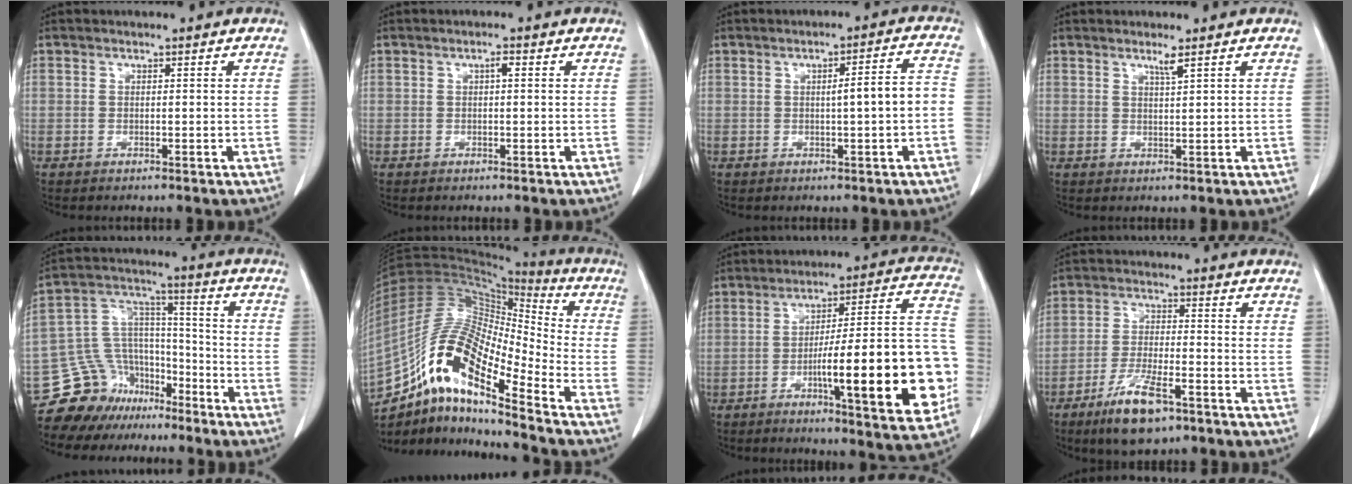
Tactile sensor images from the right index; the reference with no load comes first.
{"total": 1.0, "force": [0.3, 0.2, 1.0], "torque": [-0.017, 0.004, 0.003]}
{"total": 5.2, "force": [-0.6, 0.2, 5.1], "torque": [-0.074, 0.016, -0.006]}
{"total": 1.6, "force": [1.1, -0.4, 1.1], "torque": [-0.022, -0.006, 0.023]}
{"total": 13.7, "force": [-10.7, 8.2, 2.3], "torque": [-0.052, 0.082, -0.186]}
{"total": 18.9, "force": [-11.9, 3.9, 14.2], "torque": [-0.286, 0.018, -0.211]}
{"total": 22.2, "force": [-5.7, 2.6, 21.3], "torque": [-0.232, 0.018, -0.075]}
{"total": 9.3, "force": [-5.9, 2.4, 6.8], "torque": [-0.134, -0.014, -0.102]}